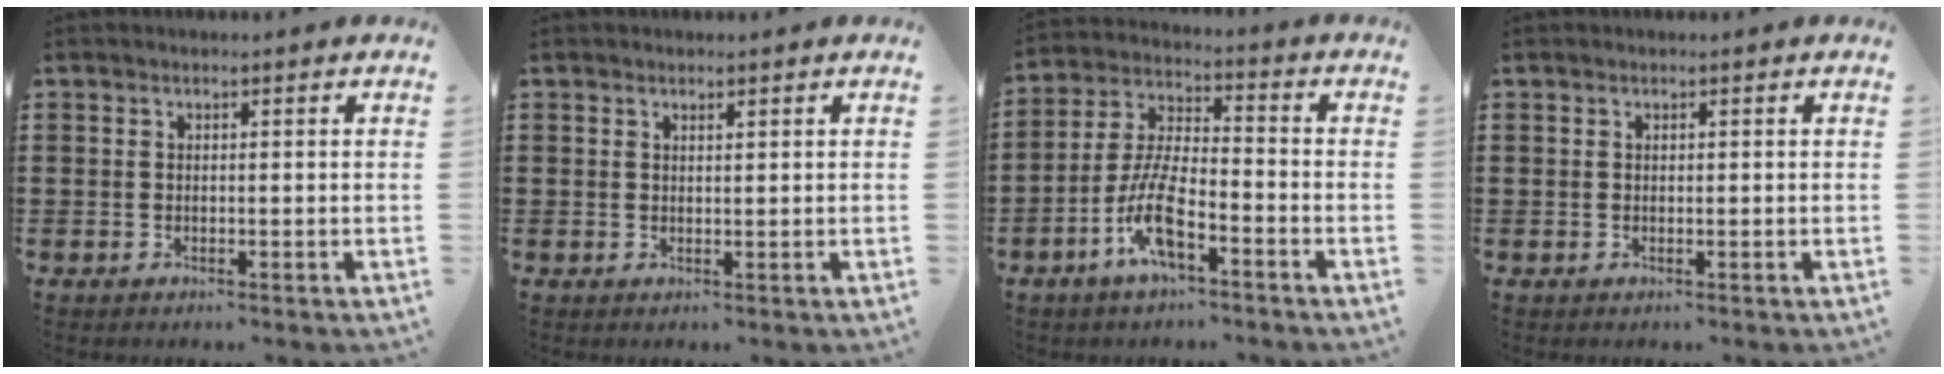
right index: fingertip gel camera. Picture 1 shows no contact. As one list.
[{"total": 0.8, "force": [0.7, 0.2, 0.3], "torque": [-0.007, 0.001, 0.012]}, {"total": 8.8, "force": [-4.5, 2.5, 7.1], "torque": [-0.166, -0.007, -0.086]}, {"total": 0.0}]